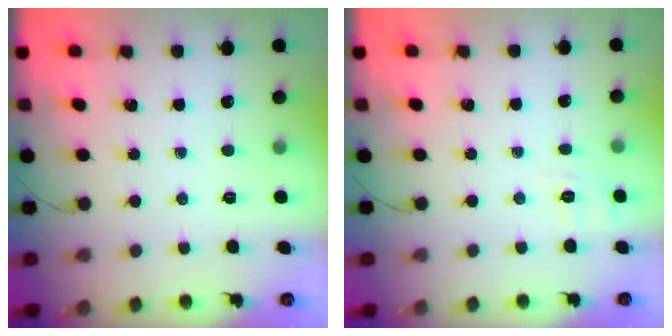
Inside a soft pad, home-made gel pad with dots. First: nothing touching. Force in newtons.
{"total": 2.5, "press": 1.0, "slide": 2.3}